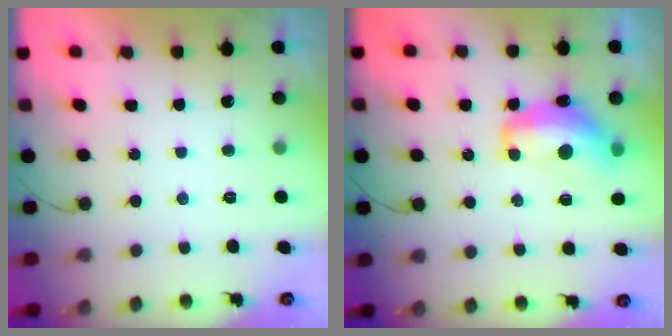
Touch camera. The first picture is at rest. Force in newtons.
{"total": 12.6, "press": 12.6, "slide": 1.3}